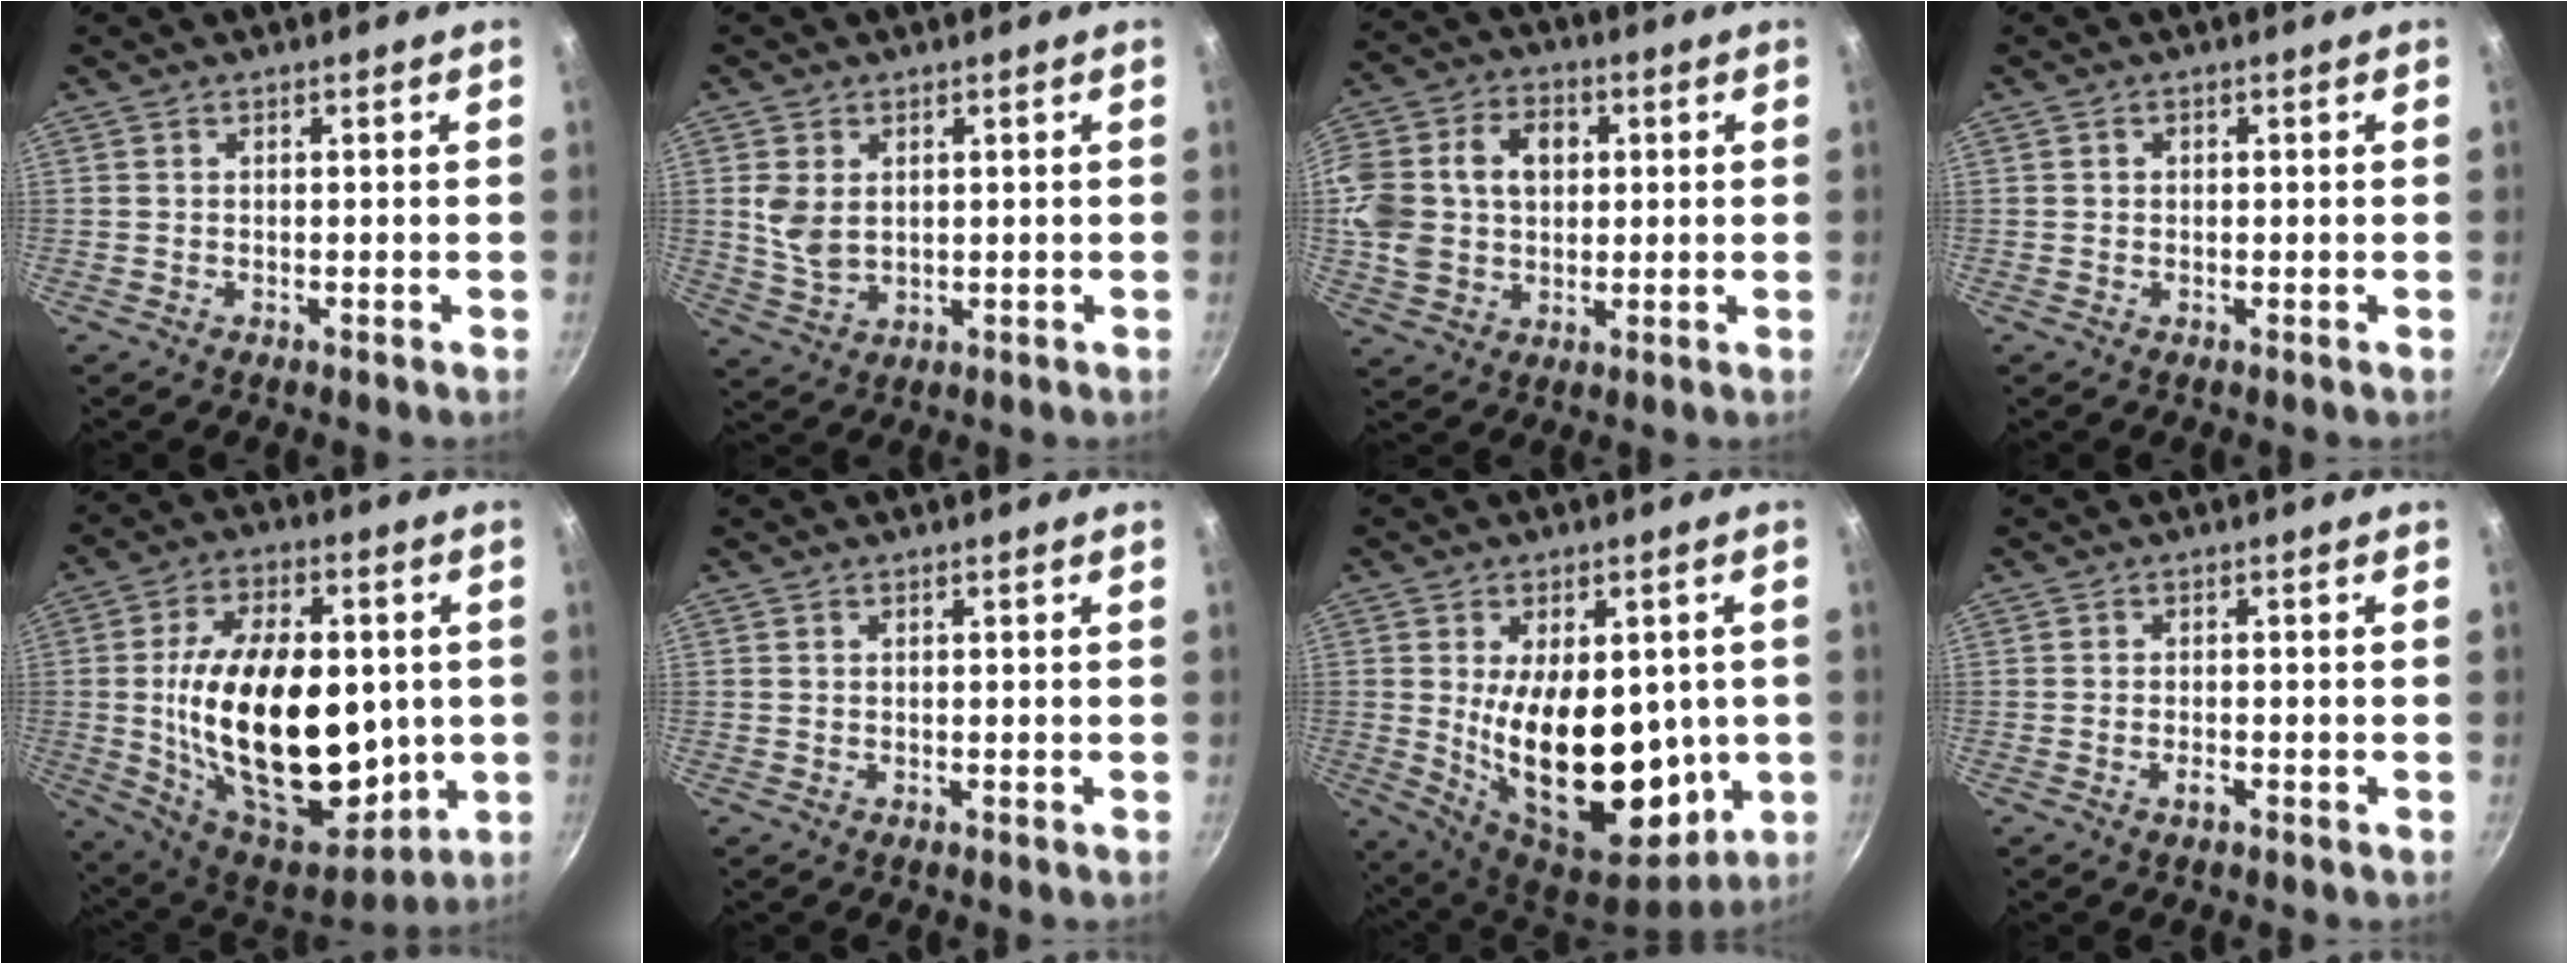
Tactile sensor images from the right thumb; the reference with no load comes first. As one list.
[{"total": 6.3, "force": [1.4, 4.3, 4.3], "torque": [-0.080, -0.014, 0.035]}, {"total": 16.6, "force": [2.6, 12.7, 10.3], "torque": [-0.197, 0.024, 0.043]}, {"total": 0.7, "force": [0.1, 0.6, 0.2], "torque": [-0.001, 0.003, 0.000]}, {"total": 29.5, "force": [0.1, 17.0, 24.1], "torque": [-0.382, -0.009, 0.013]}, {"total": 0.0}, {"total": 22.3, "force": [-0.4, 12.8, 18.3], "torque": [-0.256, -0.032, 0.014]}, {"total": 1.6, "force": [-0.8, 0.7, 1.2], "torque": [-0.025, 0.006, -0.017]}]